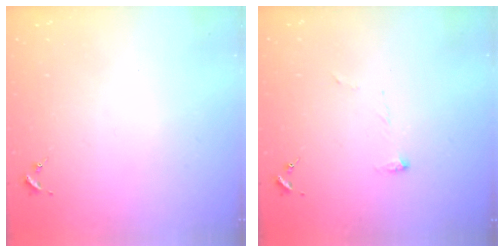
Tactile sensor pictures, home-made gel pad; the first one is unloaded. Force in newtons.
{"total": 5.8, "press": 5.7, "slide": 0.5}